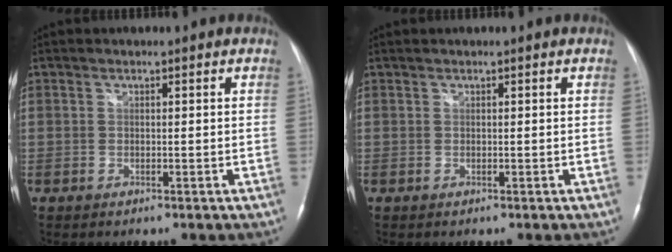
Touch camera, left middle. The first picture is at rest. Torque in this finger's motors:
{"motor_torque": [0.28, -0.22, 0.05, 0.01]}